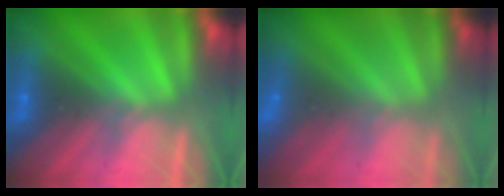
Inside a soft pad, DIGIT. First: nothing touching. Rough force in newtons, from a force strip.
{"total": 3.1}